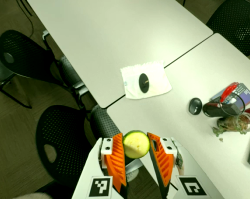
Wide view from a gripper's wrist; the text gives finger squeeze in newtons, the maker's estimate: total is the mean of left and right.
{"total": 8.3, "left": 8.0, "right": 8.6}